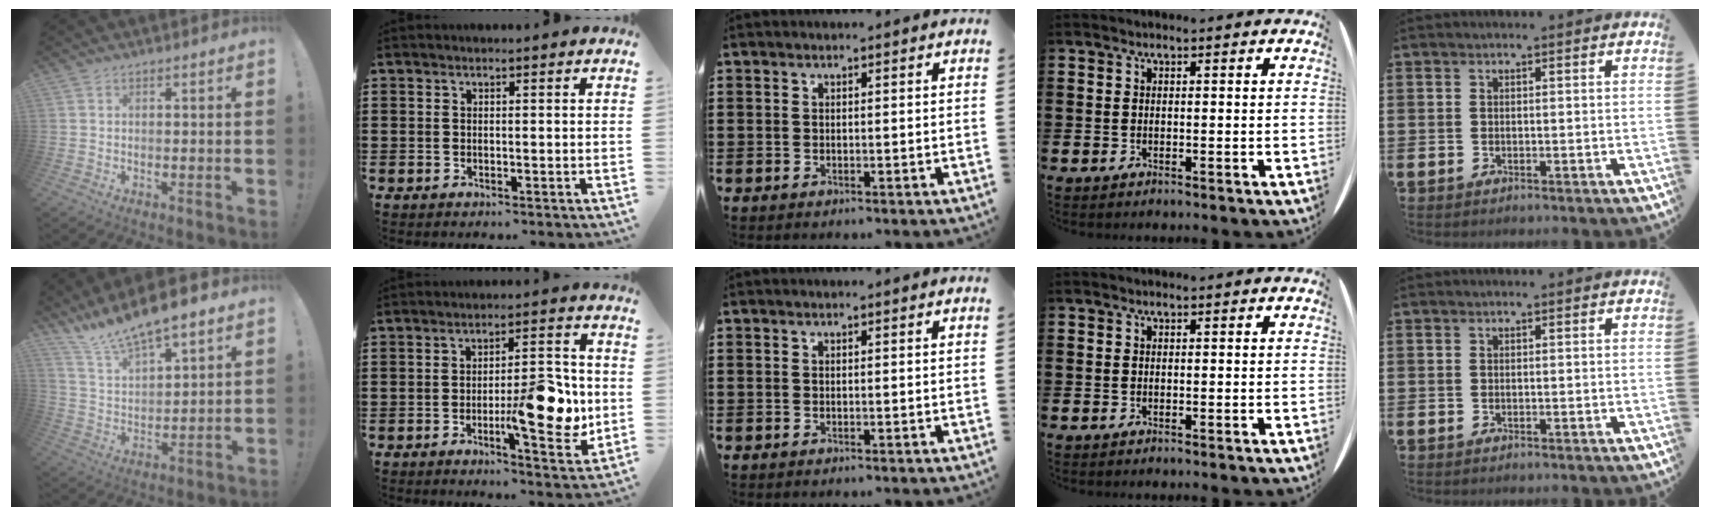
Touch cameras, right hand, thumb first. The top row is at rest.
{"thumb": {"total": 11.7, "force": [10.7, 2.3, 4.2], "torque": [-0.095, -0.089, 0.190]}, "index": {"total": 11.8, "force": [-2.0, 3.7, 11.1], "torque": [-0.144, -0.003, -0.029]}}